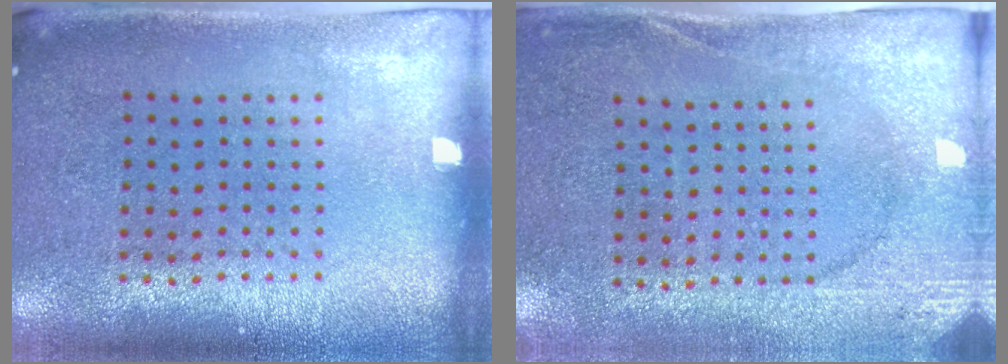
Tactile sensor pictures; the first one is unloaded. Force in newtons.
{"total": 2.6, "press": 2.4, "slide": 0.9}